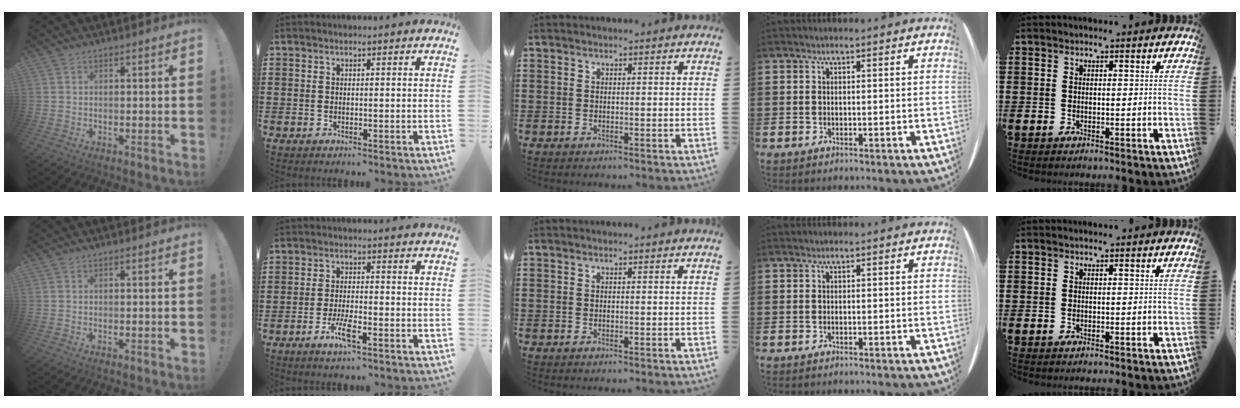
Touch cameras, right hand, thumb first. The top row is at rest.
{"index": {"total": 4.8, "force": [-2.4, 1.0, 4.0], "torque": [-0.084, -0.006, -0.046]}}